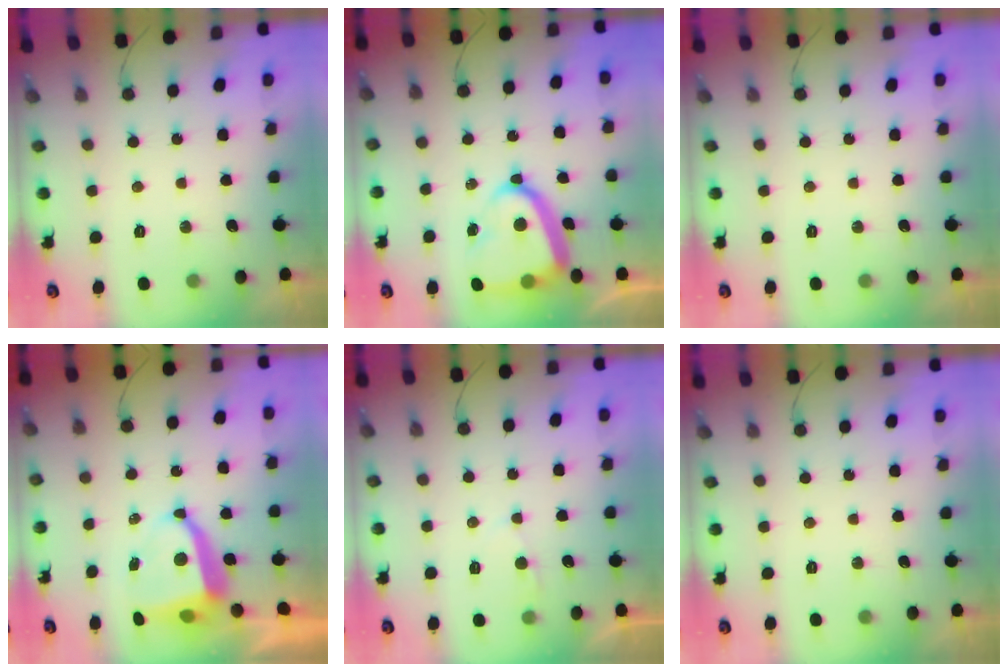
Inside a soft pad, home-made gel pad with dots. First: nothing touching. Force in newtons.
{"total": 14.9, "press": 14.8, "slide": 1.6}
{"total": 0.0}
{"total": 7.8, "press": 7.8, "slide": 0.5}
{"total": 1.8, "press": 1.8, "slide": 0.3}
{"total": 0.0}